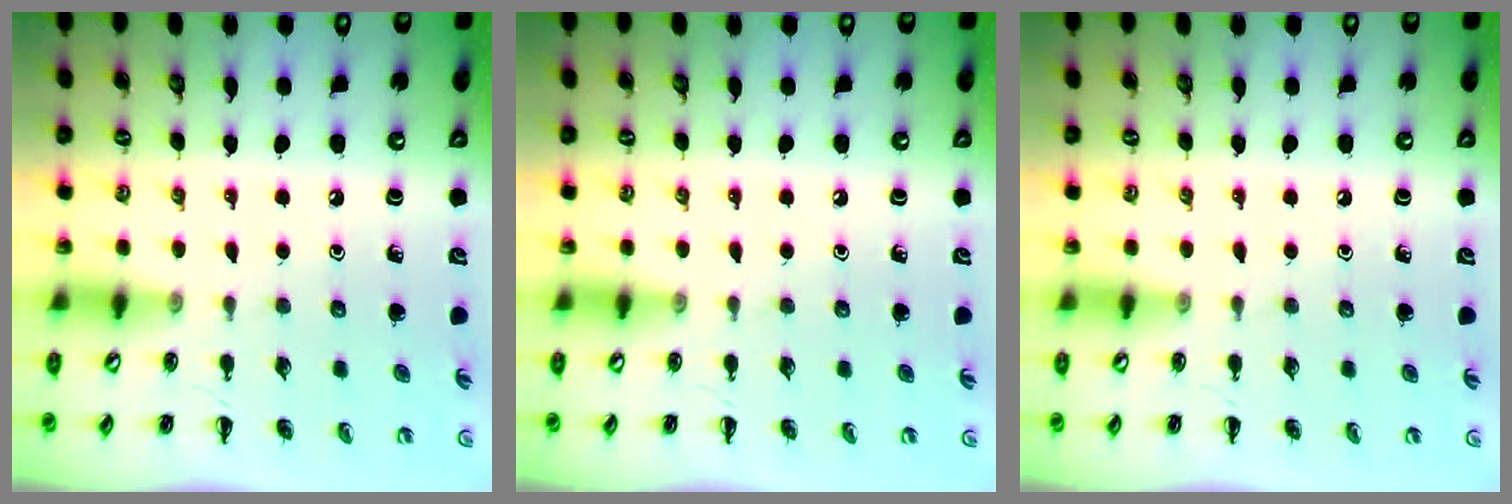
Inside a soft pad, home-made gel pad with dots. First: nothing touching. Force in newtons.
{"total": 0.0}
{"total": 0.0}